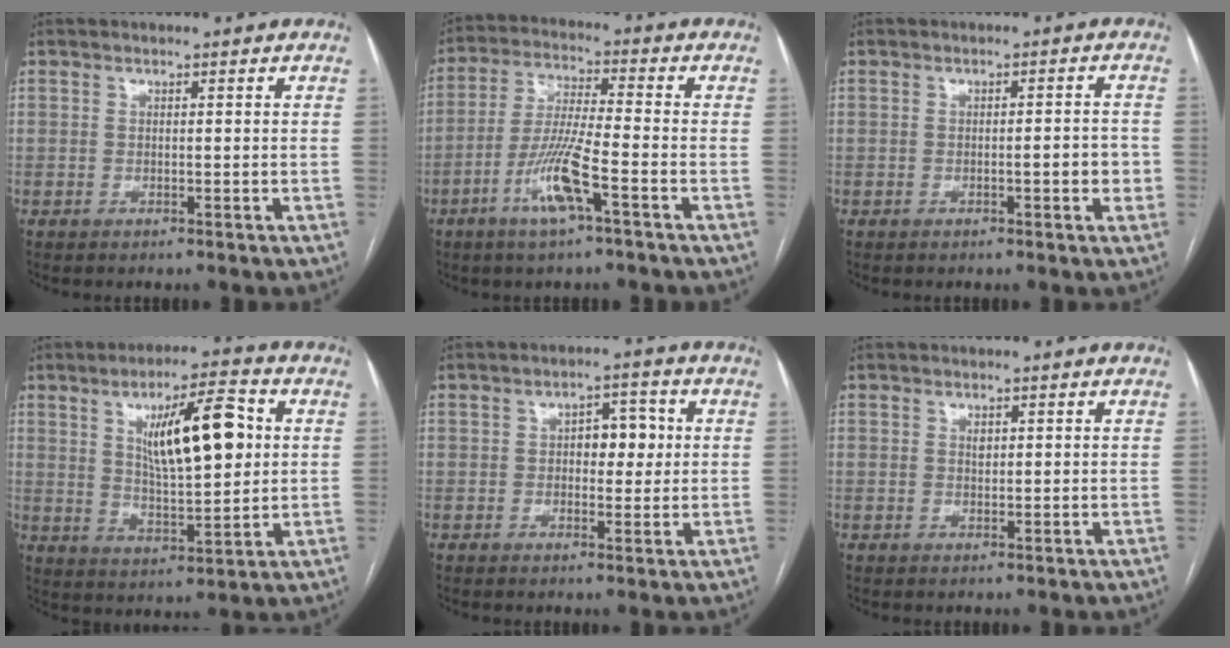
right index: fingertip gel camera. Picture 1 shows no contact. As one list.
[{"total": 9.4, "force": [-4.3, 0.4, 8.4], "torque": [-0.172, -0.006, -0.086]}, {"total": 3.2, "force": [-0.8, 0.7, 3.0], "torque": [-0.039, 0.004, -0.008]}, {"total": 13.0, "force": [3.4, 3.0, 12.2], "torque": [-0.202, 0.008, 0.060]}, {"total": 5.1, "force": [0.6, 2.7, 4.2], "torque": [-0.057, 0.015, 0.010]}, {"total": 0.9, "force": [0.4, 0.6, 0.6], "torque": [-0.010, -0.001, 0.007]}]